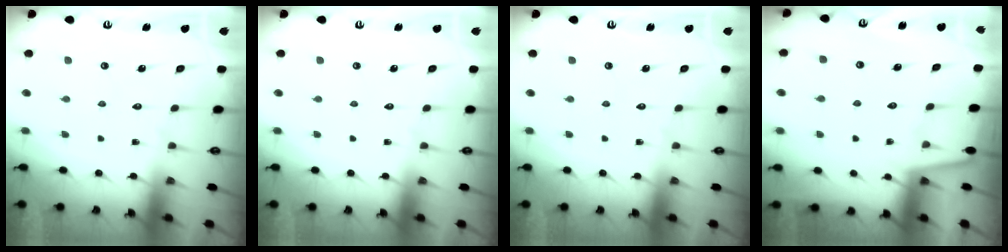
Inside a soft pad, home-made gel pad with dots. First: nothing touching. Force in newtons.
{"total": 0.0}
{"total": 0.0}
{"total": 1.7, "press": 1.6, "slide": 0.3}